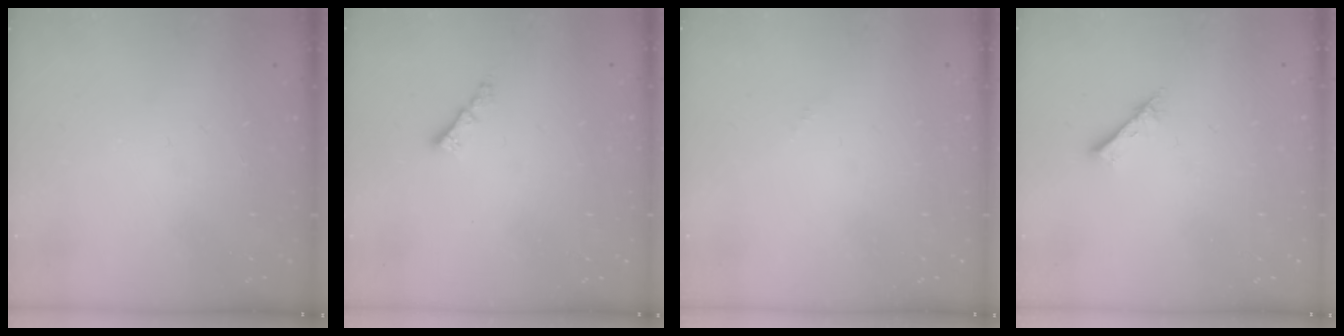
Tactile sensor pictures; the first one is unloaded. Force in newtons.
{"total": 1.8, "press": 1.8, "slide": 0.2}
{"total": 0.0}
{"total": 2.4, "press": 2.4, "slide": 0.3}